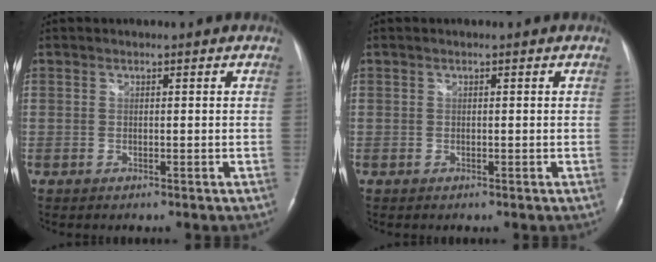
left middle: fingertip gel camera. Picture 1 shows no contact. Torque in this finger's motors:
{"motor_torque": [-0.02, -0.01, 0.08, 0.01]}